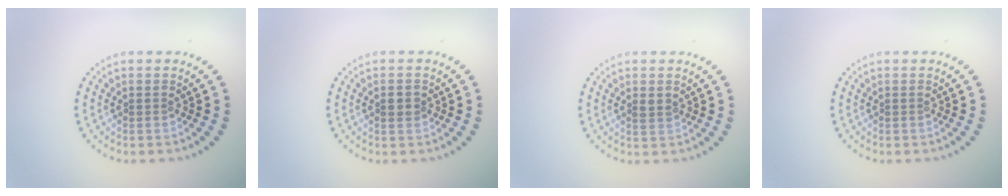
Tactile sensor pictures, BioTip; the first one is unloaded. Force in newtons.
{"total": 1.7, "press": 1.7, "slide": 0.2}
{"total": 1.2, "press": 1.1, "slide": 0.4}
{"total": 0.0}